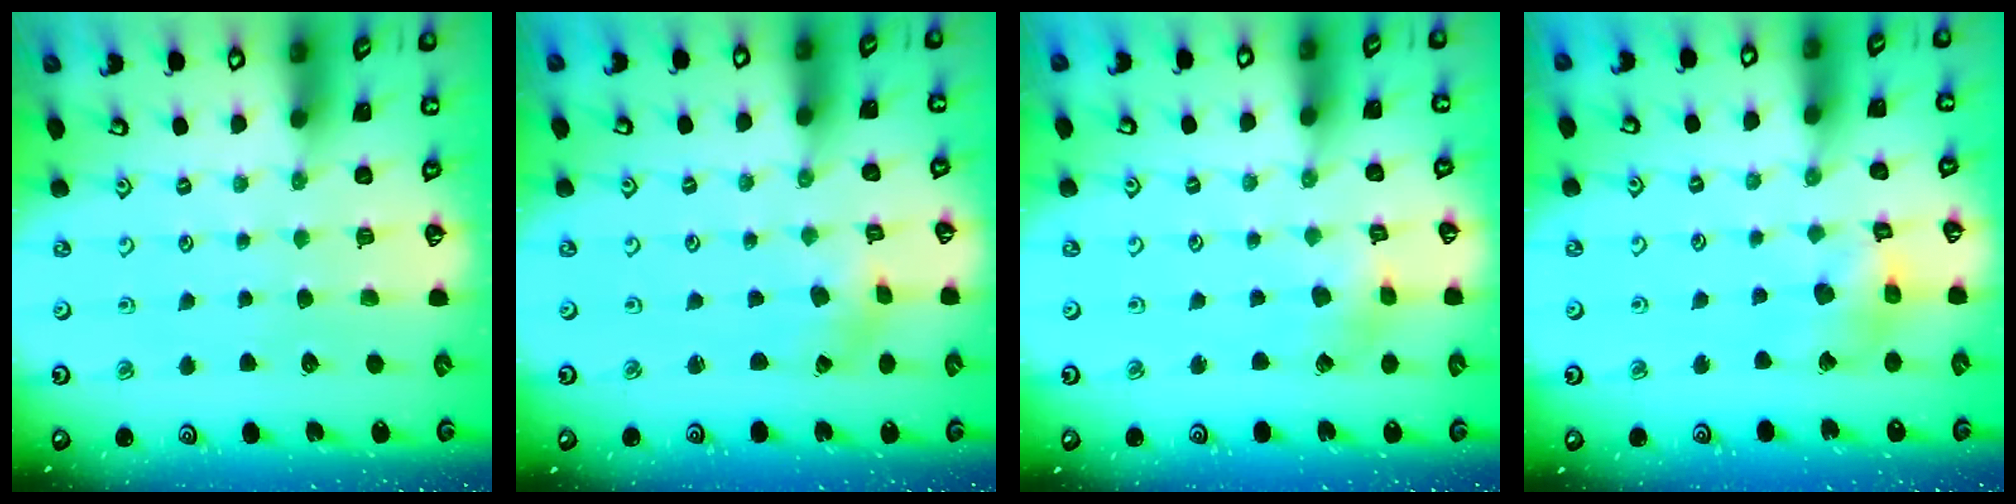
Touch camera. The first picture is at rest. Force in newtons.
{"total": 2.2, "press": 2.1, "slide": 0.6}
{"total": 2.7, "press": 2.7, "slide": 0.3}
{"total": 12.0, "press": 11.9, "slide": 1.4}